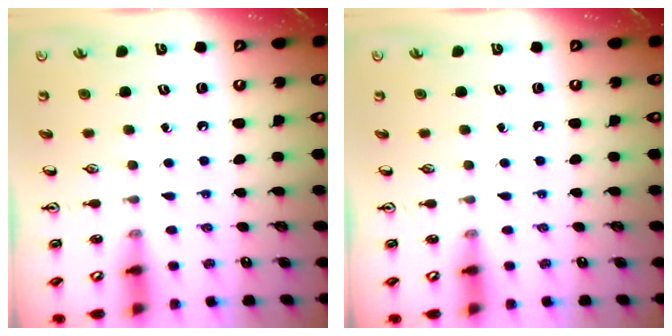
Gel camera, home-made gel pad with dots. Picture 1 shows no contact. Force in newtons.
{"total": 0.0}